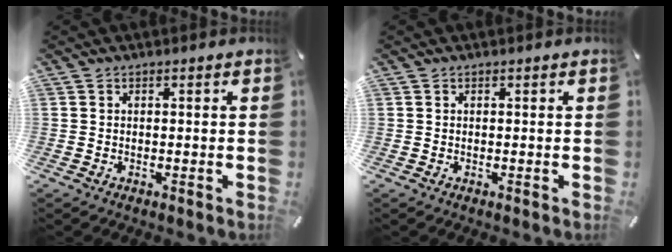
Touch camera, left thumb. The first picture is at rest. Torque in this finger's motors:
{"motor_torque": [0.00, 0.00, 0.01, -0.01, -0.01]}